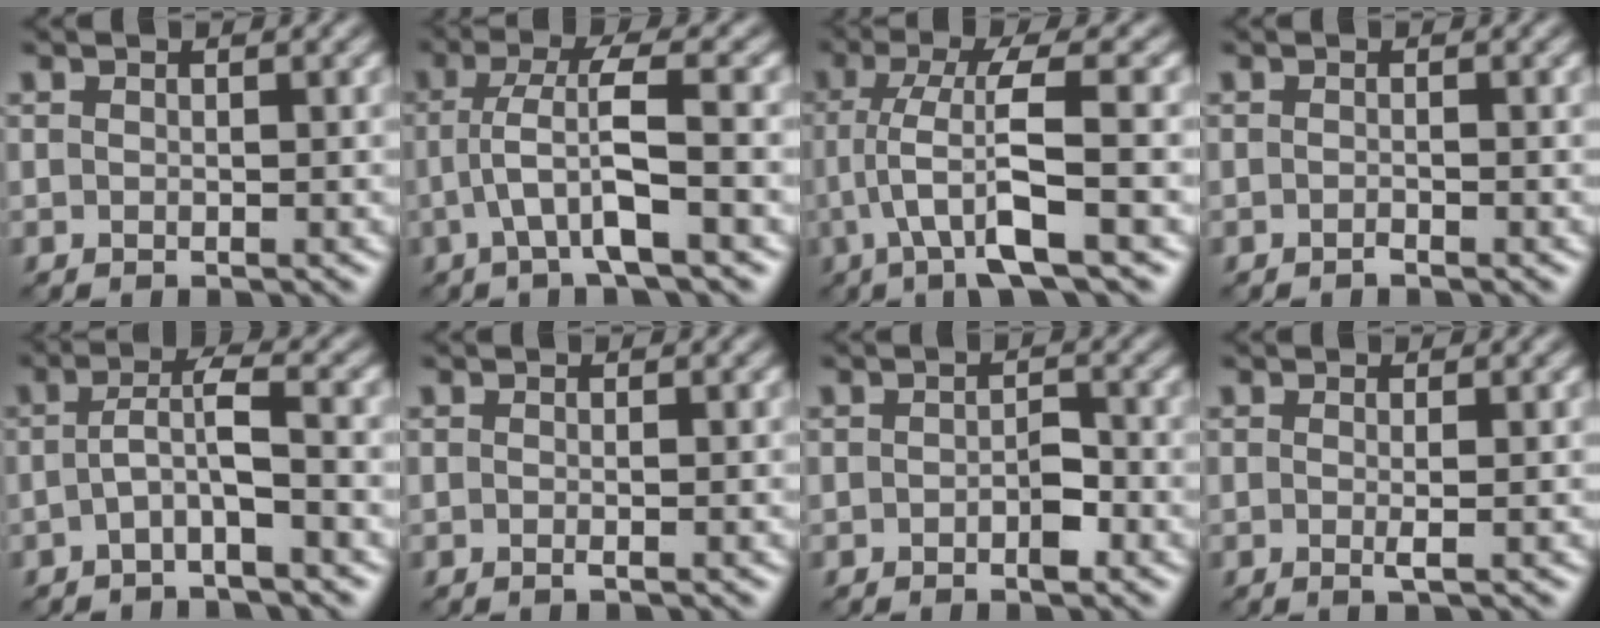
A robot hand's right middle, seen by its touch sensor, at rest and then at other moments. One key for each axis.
{"total": 4.9, "fx": -0.8, "fy": 0.6, "fz": 4.8, "tx": -0.094, "ty": 0.010, "tz": -0.019}
{"total": 6.5, "fx": -1.0, "fy": 1.1, "fz": 6.3, "tx": -0.120, "ty": 0.006, "tz": -0.020}
{"total": 0.5, "fx": -0.4, "fy": 0.0, "fz": 0.3, "tx": -0.006, "ty": 0.002, "tz": -0.009}
{"total": 3.2, "fx": -0.6, "fy": 0.5, "fz": 3.1, "tx": -0.059, "ty": 0.011, "tz": -0.018}
{"total": 0.6, "fx": -0.1, "fy": 0.1, "fz": 0.6, "tx": -0.010, "ty": -0.003, "tz": -0.003}
{"total": 1.8, "fx": -0.7, "fy": 0.8, "fz": 1.4, "tx": -0.023, "ty": 0.001, "tz": -0.012}
{"total": 1.2, "fx": 0.0, "fy": 0.2, "fz": 1.2, "tx": -0.021, "ty": -0.001, "tz": -0.004}